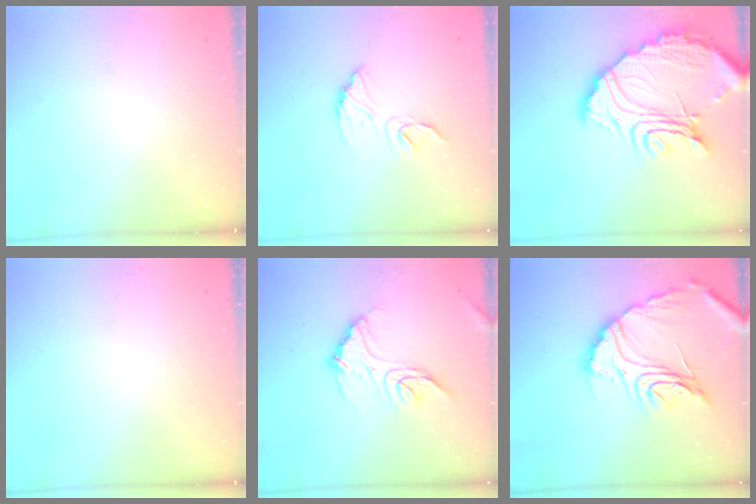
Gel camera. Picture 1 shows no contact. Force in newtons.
{"total": 10.0, "press": 10.0, "slide": 0.4}
{"total": 22.2, "press": 22.0, "slide": 2.2}
{"total": 0.0}
{"total": 13.8, "press": 13.8, "slide": 0.9}
{"total": 18.0, "press": 18.0, "slide": 1.3}